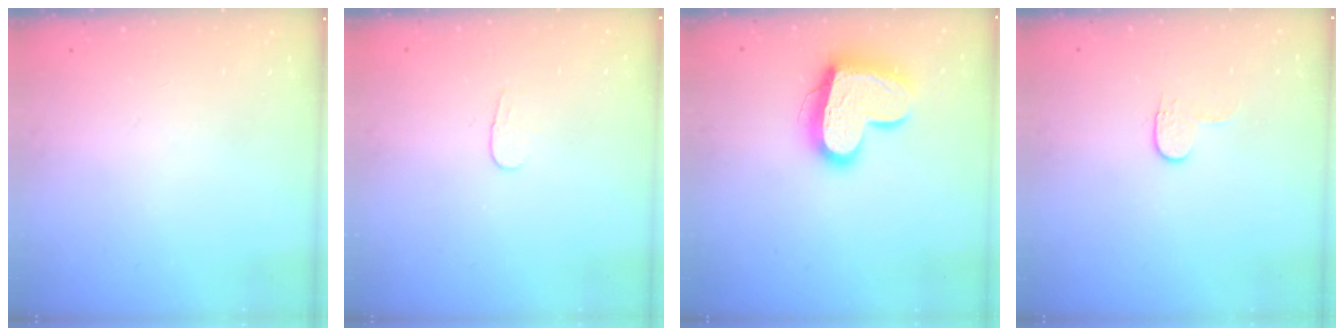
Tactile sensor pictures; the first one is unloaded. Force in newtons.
{"total": 3.8, "press": 3.8, "slide": 0.3}
{"total": 16.6, "press": 16.5, "slide": 1.4}
{"total": 3.9, "press": 3.9, "slide": 0.4}